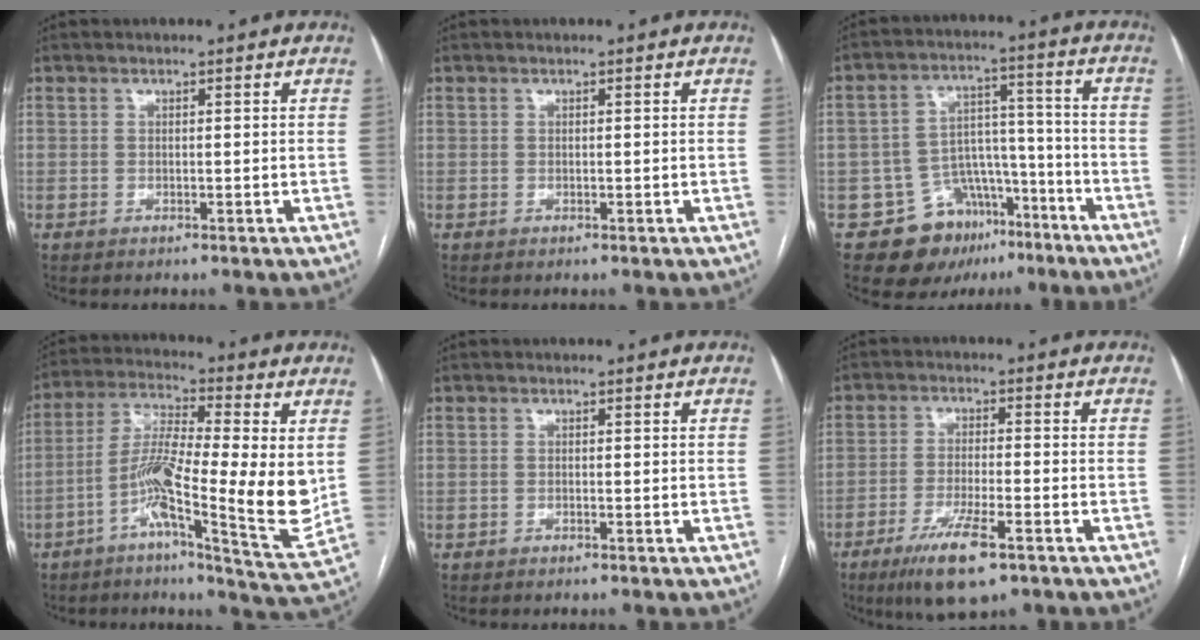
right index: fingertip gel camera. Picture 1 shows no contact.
{"total": 0.0}
{"total": 11.8, "force": [-7.4, 8.2, 4.0], "torque": [-0.048, 0.057, -0.105]}
{"total": 15.1, "force": [-1.5, 1.8, 14.9], "torque": [-0.266, -0.002, -0.035]}
{"total": 0.0}
{"total": 9.0, "force": [-5.3, 1.5, 7.1], "torque": [-0.135, -0.019, -0.089]}